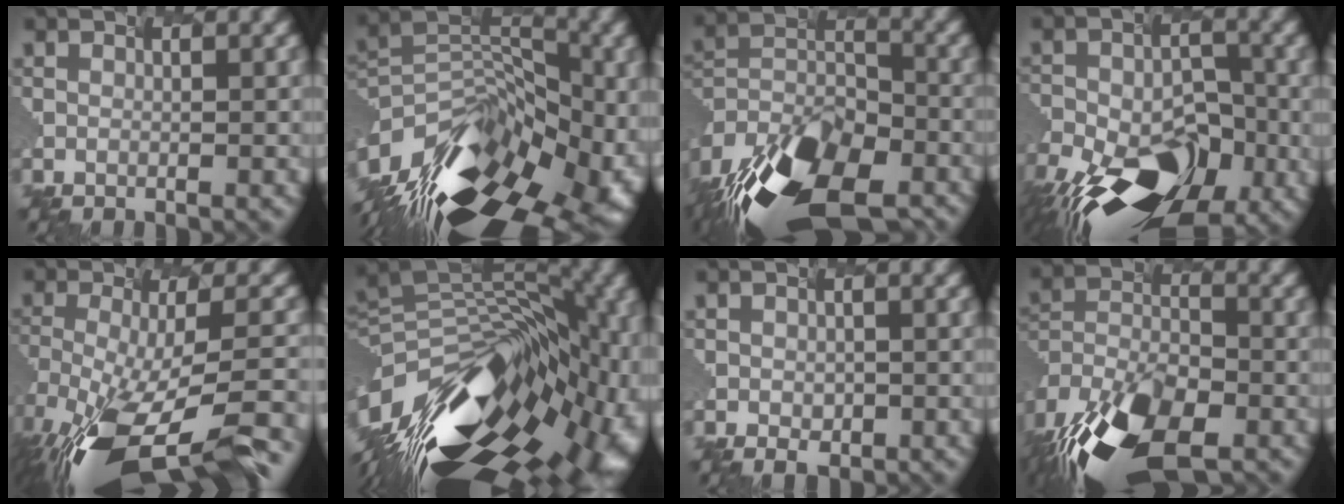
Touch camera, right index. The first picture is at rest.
{"total": 16.9, "force": [-10.4, 9.0, 9.9], "torque": [-0.213, 0.003, -0.153]}
{"total": 16.8, "force": [-12.7, 8.1, 7.6], "torque": [-0.183, -0.026, -0.174]}
{"total": 14.5, "force": [-9.3, 7.0, 8.7], "torque": [-0.183, -0.042, -0.133]}
{"total": 13.6, "force": [-8.7, 3.7, 9.8], "torque": [-0.230, -0.025, -0.103]}
{"total": 17.5, "force": [-6.6, 9.3, 13.3], "torque": [-0.240, -0.016, -0.084]}
{"total": 1.7, "force": [-1.7, 0.2, 0.3], "torque": [-0.030, -0.014, -0.005]}
{"total": 14.7, "force": [-10.6, 7.1, 7.3], "torque": [-0.181, -0.033, -0.145]}